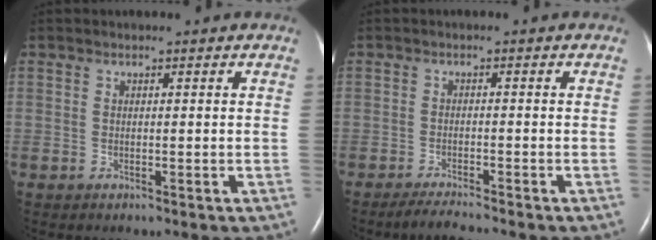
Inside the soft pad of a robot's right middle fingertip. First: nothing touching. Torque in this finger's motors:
{"motor_torque": [0.40, -0.16, 0.05, 0.01]}